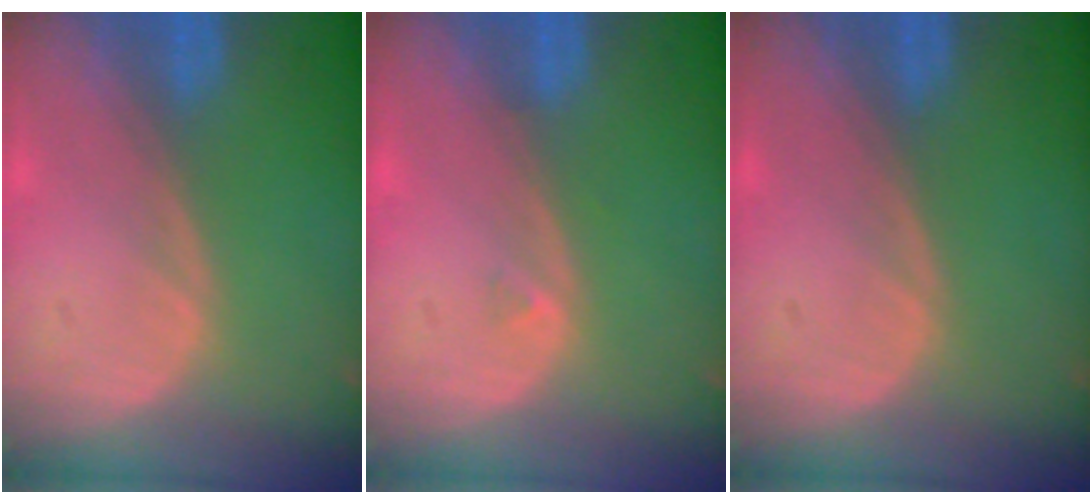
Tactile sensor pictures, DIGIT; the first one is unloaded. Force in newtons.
{"total": 0.5, "press": 0.5, "slide": 0.2}
{"total": 0.0}